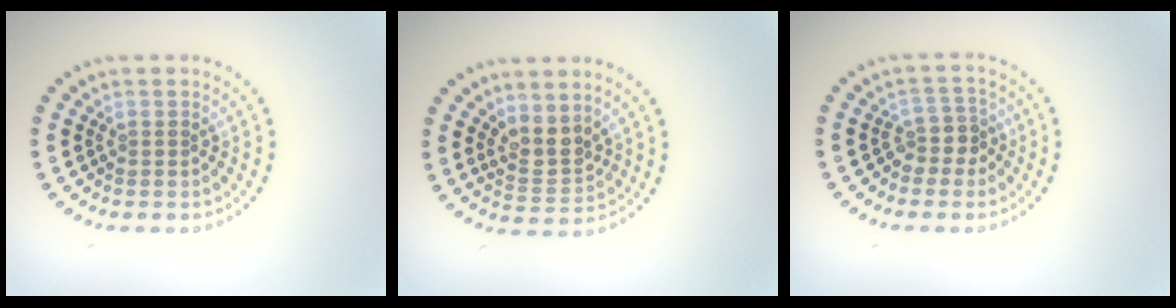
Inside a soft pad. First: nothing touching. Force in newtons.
{"total": 2.6, "press": 2.1, "slide": 1.7}
{"total": 2.2, "press": 1.7, "slide": 1.4}